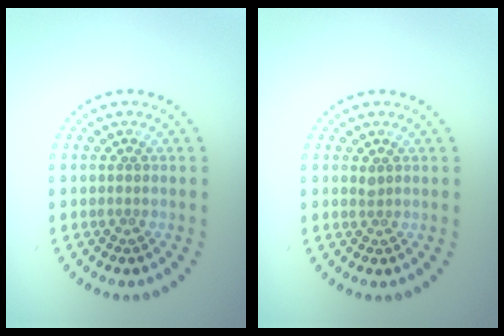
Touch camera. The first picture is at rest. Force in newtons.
{"total": 0.6, "press": 0.4, "slide": 0.4}